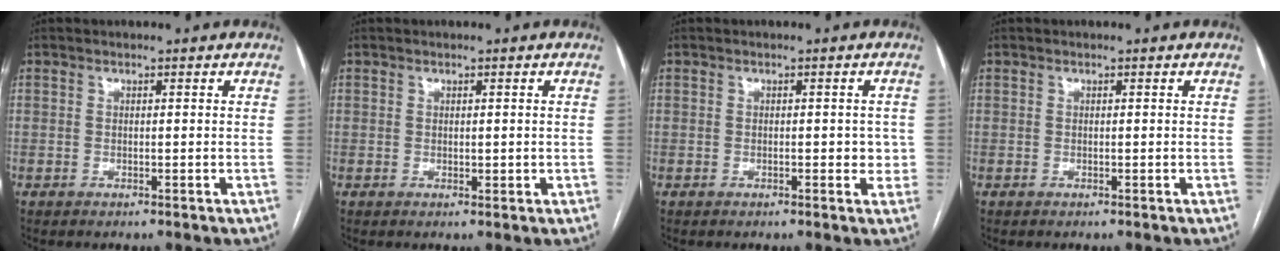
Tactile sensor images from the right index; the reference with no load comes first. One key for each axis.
{"total": 1.1, "fx": 0.1, "fy": 0.8, "fz": 0.8, "tx": -0.010, "ty": -0.001, "tz": 0.004}
{"total": 2.7, "fx": -0.2, "fy": 1.7, "fz": 2.1, "tx": -0.015, "ty": 0.011, "tz": 0.001}
{"total": 0.0}